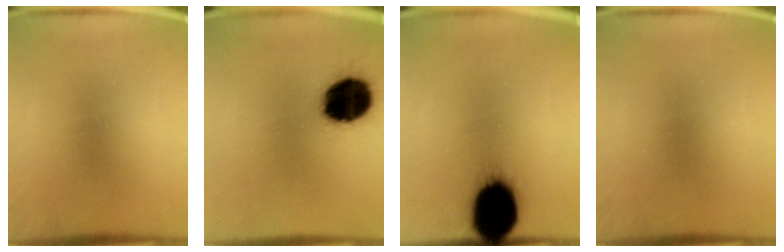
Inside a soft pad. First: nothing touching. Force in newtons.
{"total": 19.5}
{"total": 19.9}
{"total": 0.0}